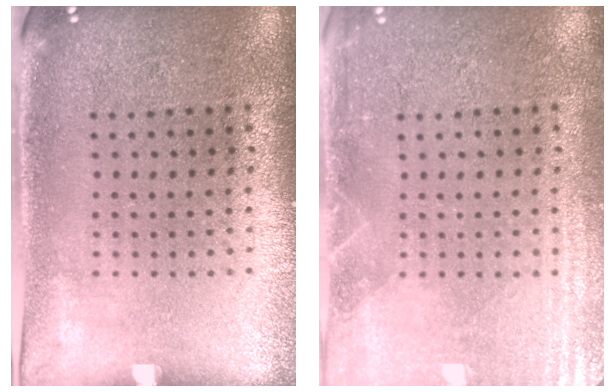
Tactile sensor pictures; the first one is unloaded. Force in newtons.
{"total": 2.9, "press": 2.9, "slide": 0.5}